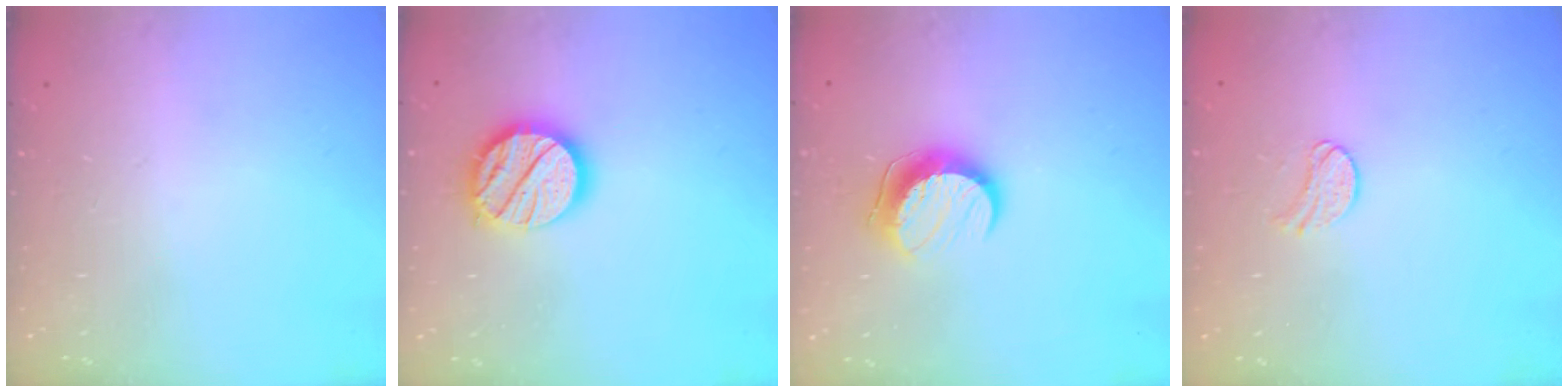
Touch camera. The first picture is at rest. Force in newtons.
{"total": 17.1, "press": 17.0, "slide": 1.7}
{"total": 10.3, "press": 10.3, "slide": 0.3}
{"total": 7.7, "press": 7.7, "slide": 0.4}